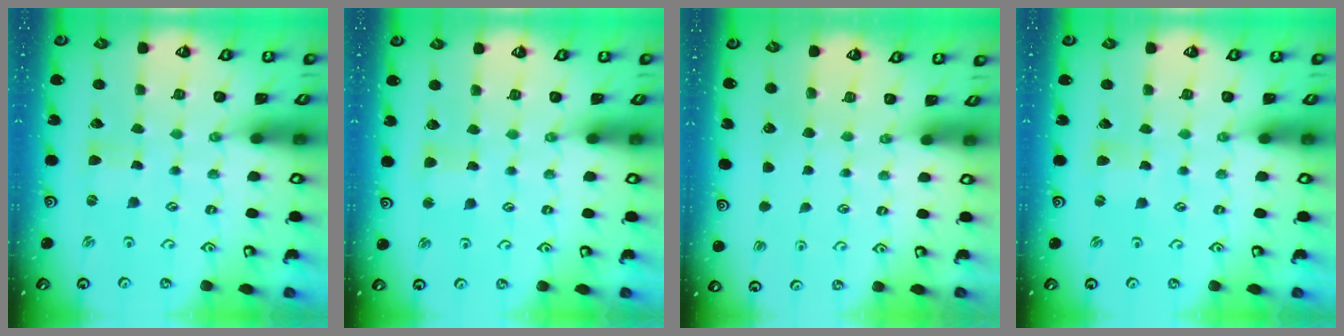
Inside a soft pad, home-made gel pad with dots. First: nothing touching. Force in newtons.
{"total": 3.0, "press": 2.9, "slide": 0.6}
{"total": 0.0}
{"total": 0.0}